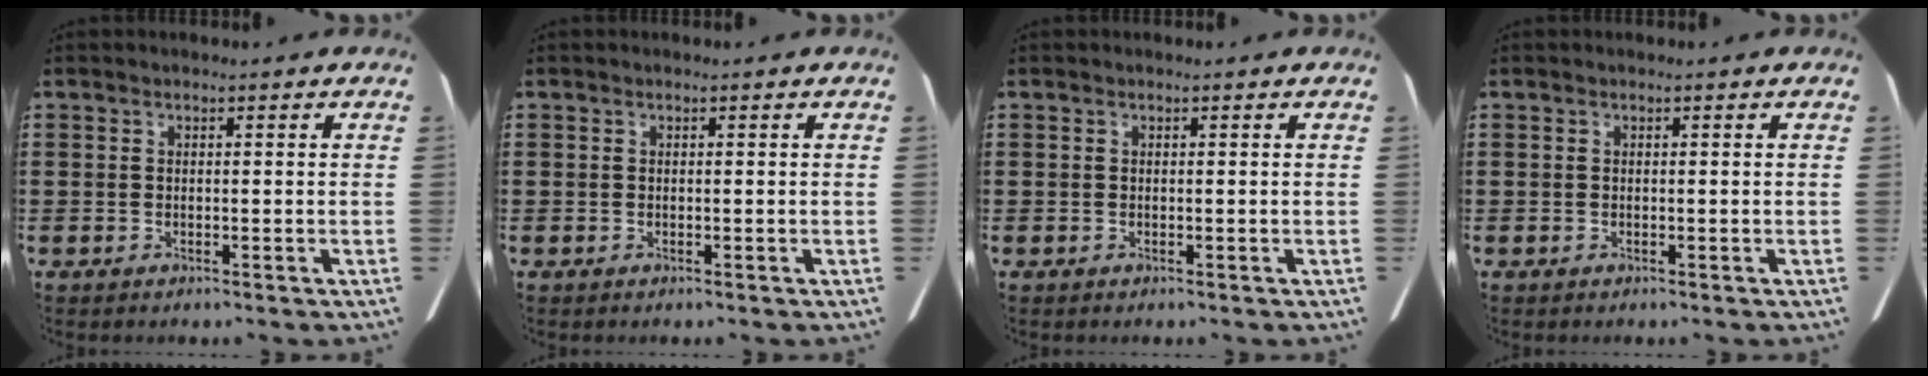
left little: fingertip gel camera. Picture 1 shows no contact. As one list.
[{"total": 0.0}, {"total": 0.0}, {"total": 0.0}]